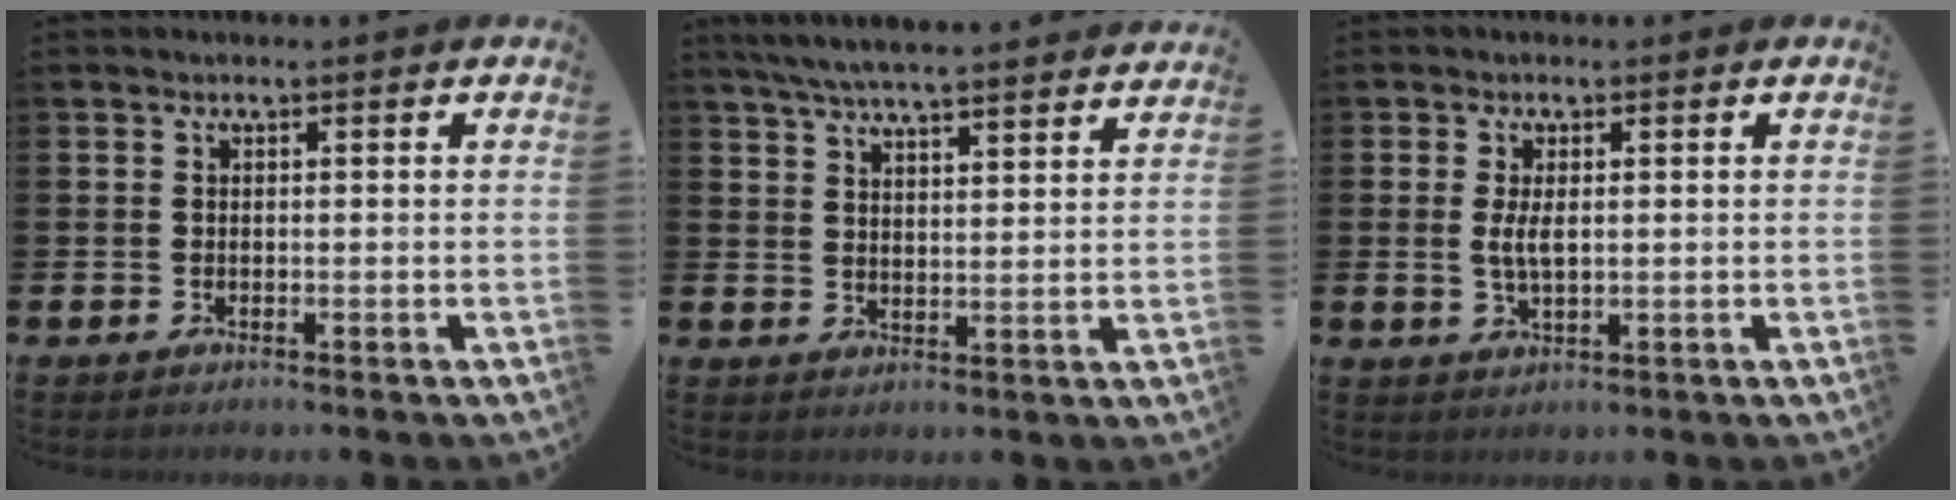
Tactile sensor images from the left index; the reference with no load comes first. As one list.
[{"total": 6.4, "force": [6.2, 0.2, 1.5], "torque": [-0.045, -0.034, 0.110]}, {"total": 3.0, "force": [0.5, 1.1, 2.7], "torque": [-0.051, 0.002, 0.007]}]